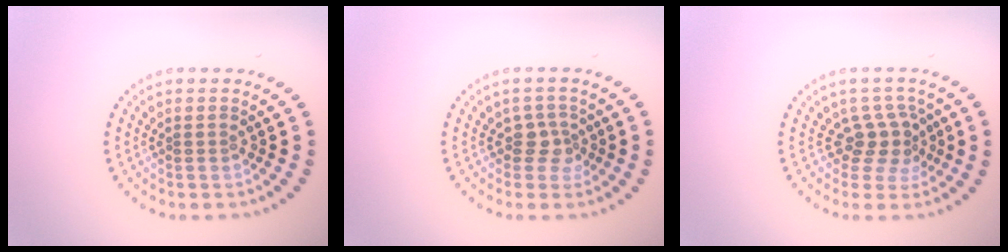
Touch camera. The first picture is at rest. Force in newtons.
{"total": 1.9, "press": 1.4, "slide": 1.2}
{"total": 2.9, "press": 2.1, "slide": 2.0}